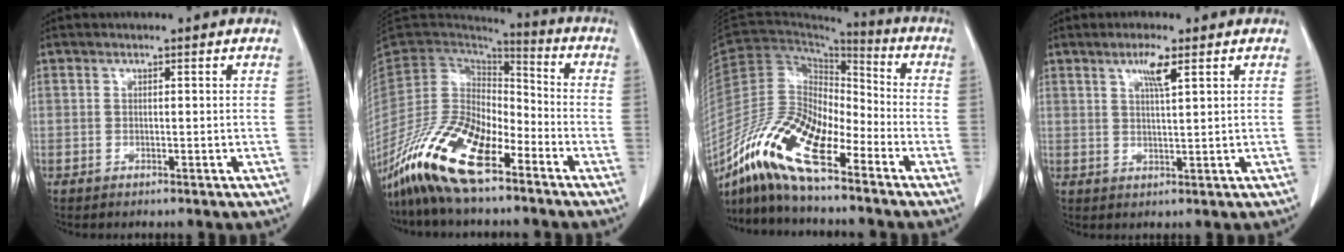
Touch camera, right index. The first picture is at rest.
{"total": 16.1, "force": [-10.9, 5.0, 10.8], "torque": [-0.218, 0.002, -0.209]}
{"total": 15.5, "force": [-10.5, 4.2, 10.6], "torque": [-0.215, 0.008, -0.198]}
{"total": 3.6, "force": [1.9, 0.0, 3.0], "torque": [-0.058, -0.002, 0.036]}